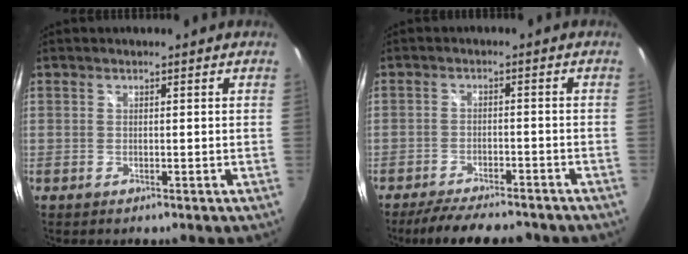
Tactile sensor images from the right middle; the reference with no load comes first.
{"total": 11.2, "force": [-9.6, 2.9, 5.1], "torque": [-0.110, -0.014, -0.145]}